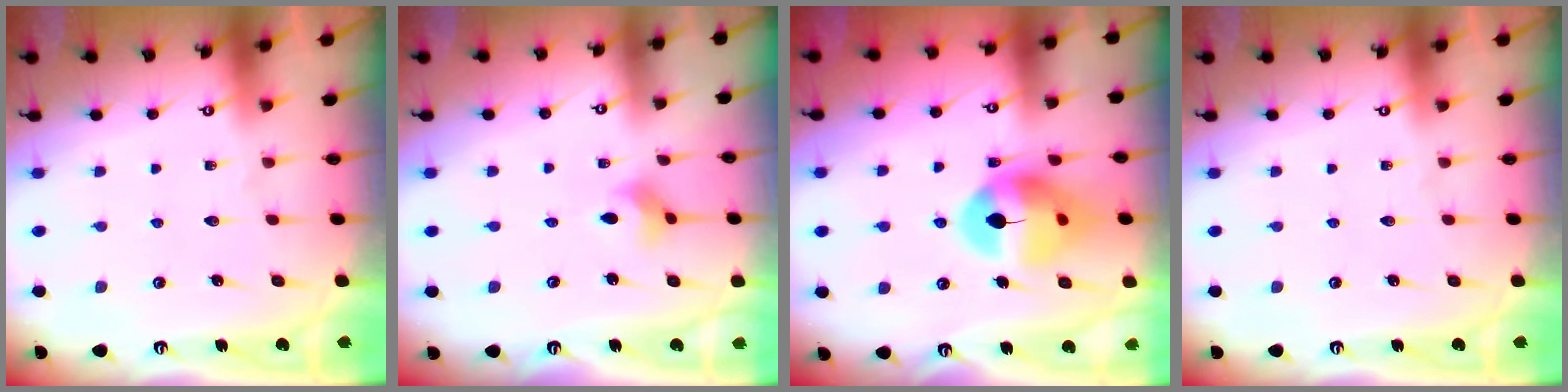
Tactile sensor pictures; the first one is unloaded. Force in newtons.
{"total": 3.2, "press": 3.2, "slide": 0.3}
{"total": 13.6, "press": 13.5, "slide": 1.6}
{"total": 0.0}